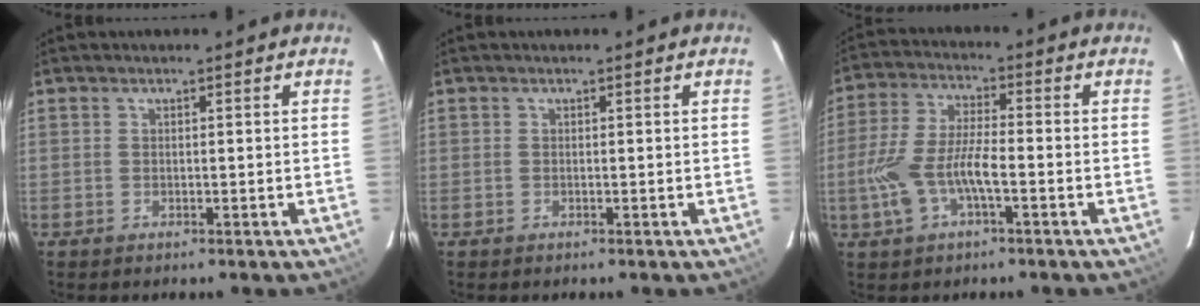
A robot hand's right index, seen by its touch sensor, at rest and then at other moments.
{"total": 0.0}
{"total": 10.3, "force": [-3.3, 3.6, 9.0], "torque": [-0.196, 0.002, -0.062]}